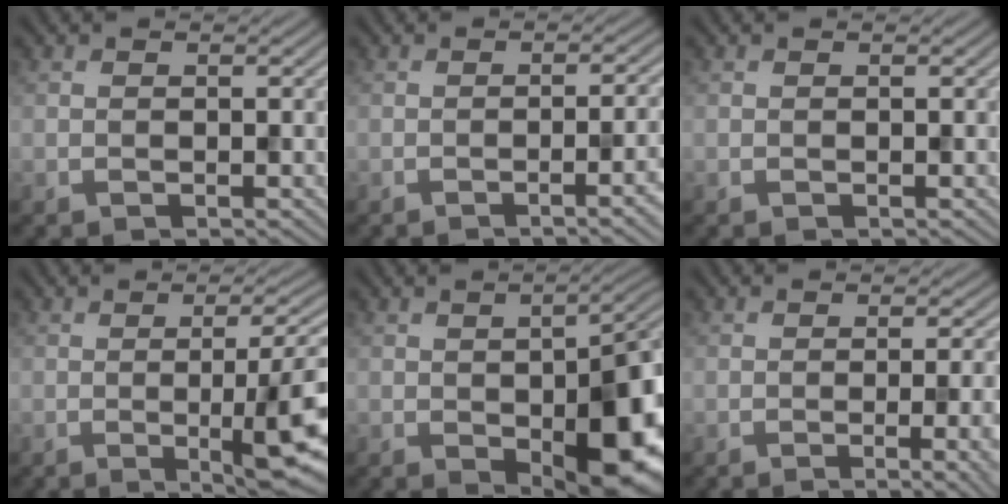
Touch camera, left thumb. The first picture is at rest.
{"total": 5.6, "force": [-1.7, 1.5, 5.2], "torque": [-0.058, 0.000, -0.025]}
{"total": 0.0}
{"total": 8.8, "force": [-1.3, 1.7, 8.6], "torque": [-0.130, -0.003, -0.023]}
{"total": 13.7, "force": [-3.6, 6.1, 11.7], "torque": [-0.151, -0.028, -0.043]}
{"total": 7.1, "force": [-1.7, 2.4, 6.5], "torque": [-0.064, -0.003, -0.014]}